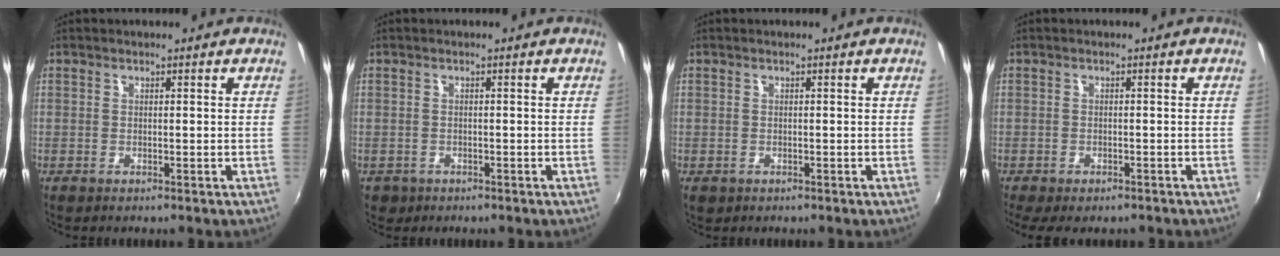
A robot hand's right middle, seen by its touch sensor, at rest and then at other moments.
{"total": 2.8, "force": [-1.2, 2.4, 1.0], "torque": [-0.027, -0.003, -0.013]}
{"total": 1.6, "force": [-0.6, 1.3, 0.7], "torque": [-0.016, -0.003, -0.007]}
{"total": 5.4, "force": [-3.9, 2.4, 2.8], "torque": [-0.066, -0.020, -0.060]}